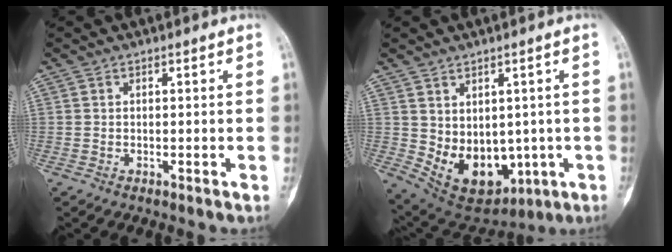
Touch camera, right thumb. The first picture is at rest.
{"total": 13.1, "force": [-1.8, 8.9, 9.4], "torque": [-0.110, -0.006, 0.009]}